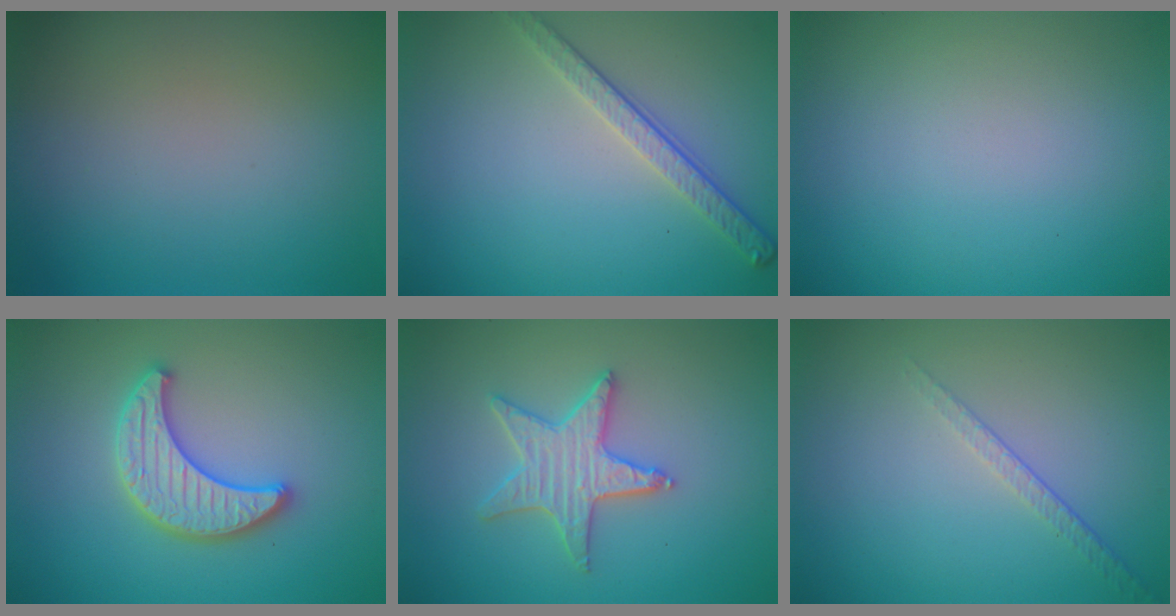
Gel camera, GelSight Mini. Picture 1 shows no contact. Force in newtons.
{"total": 2.8, "press": 2.5, "slide": 1.2}
{"total": 0.0}
{"total": 4.0, "press": 3.9, "slide": 0.8}
{"total": 3.4, "press": 3.2, "slide": 1.0}
{"total": 1.4, "press": 0.8, "slide": 1.1}